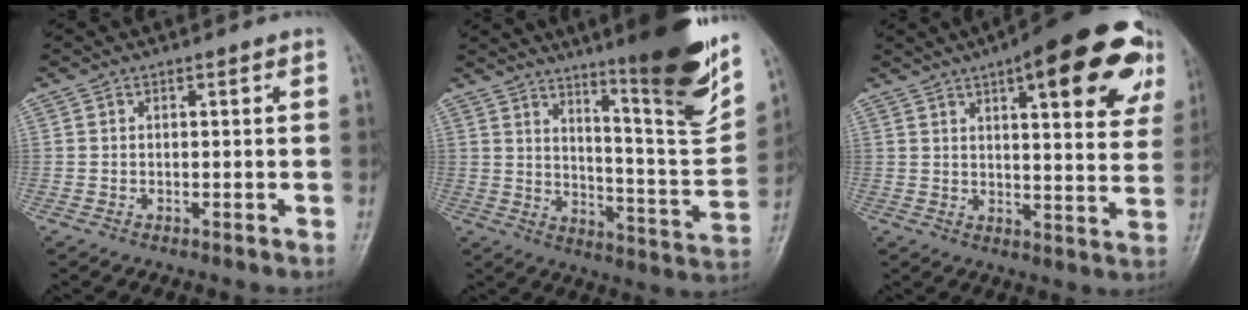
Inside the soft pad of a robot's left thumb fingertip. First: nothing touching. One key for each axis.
{"total": 21.8, "fx": 13.7, "fy": 3.1, "fz": 16.7, "tx": -0.206, "ty": -0.078, "tz": 0.207}
{"total": 21.2, "fx": 11.0, "fy": 6.5, "fz": 16.9, "tx": -0.194, "ty": -0.022, "tz": 0.137}